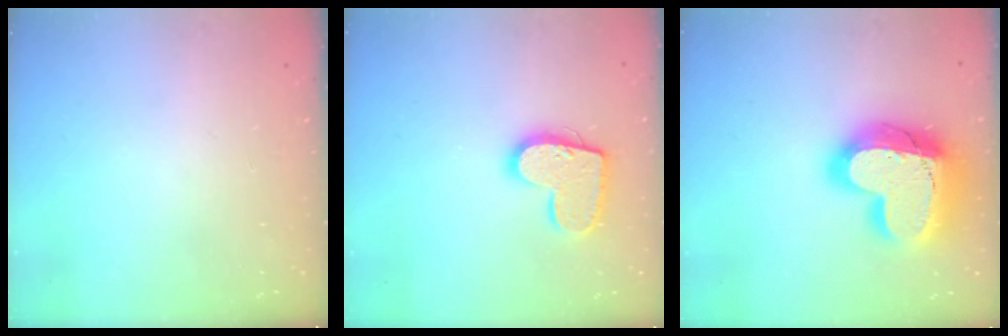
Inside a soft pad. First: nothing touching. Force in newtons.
{"total": 14.3, "press": 14.3, "slide": 0.8}
{"total": 25.8, "press": 25.7, "slide": 1.9}